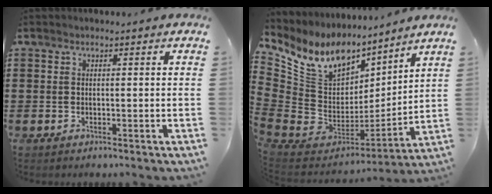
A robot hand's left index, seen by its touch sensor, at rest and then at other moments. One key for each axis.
{"total": 10.3, "fx": 6.8, "fy": 6.5, "fz": 4.2, "tx": -0.130, "ty": -0.044, "tz": 0.128}